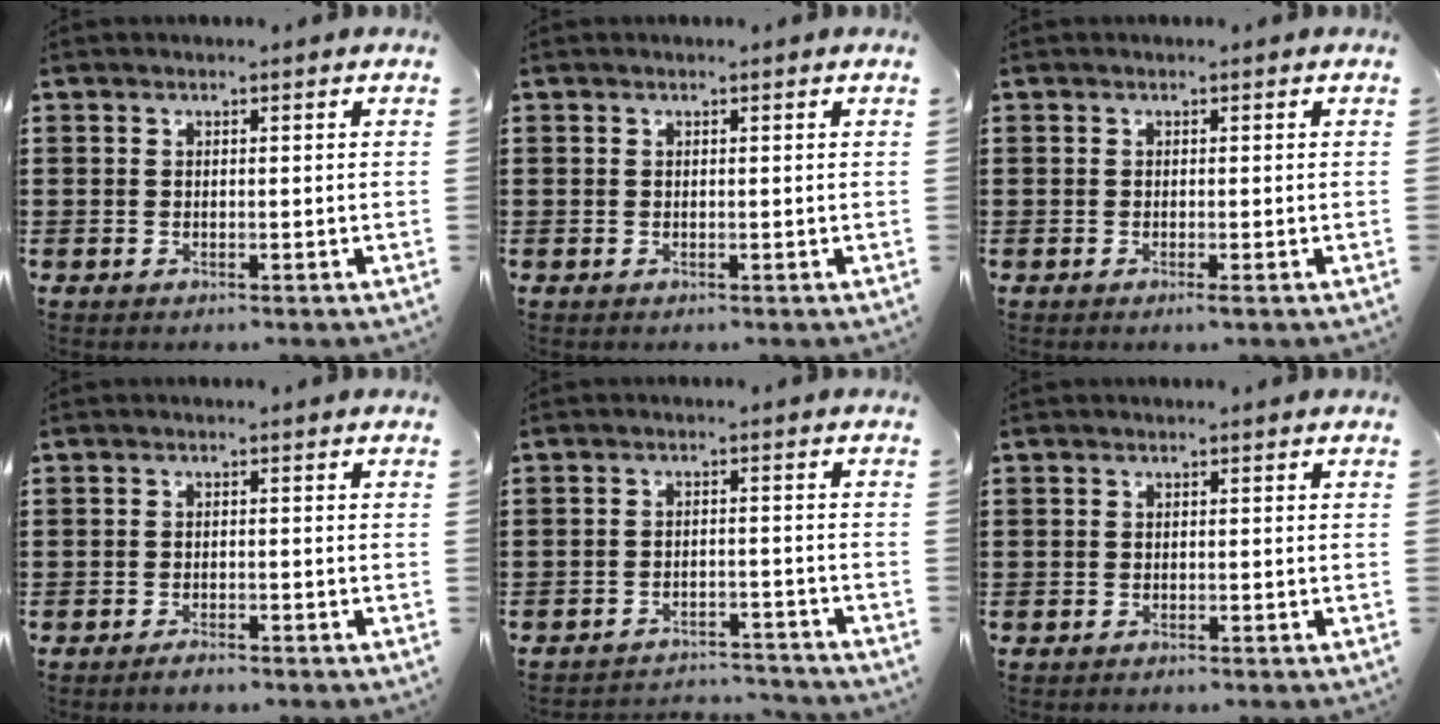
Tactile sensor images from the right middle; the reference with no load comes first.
{"total": 0.0}
{"total": 0.6, "force": [-0.3, 0.1, 0.5], "torque": [-0.011, -0.004, -0.004]}
{"total": 1.3, "force": [-1.2, 0.2, 0.6], "torque": [-0.014, -0.004, -0.022]}
{"total": 3.2, "force": [-3.2, 0.1, 0.1], "torque": [-0.008, 0.000, -0.068]}
{"total": 0.5, "force": [-0.4, 0.2, -0.1], "torque": [0.002, 0.002, -0.010]}